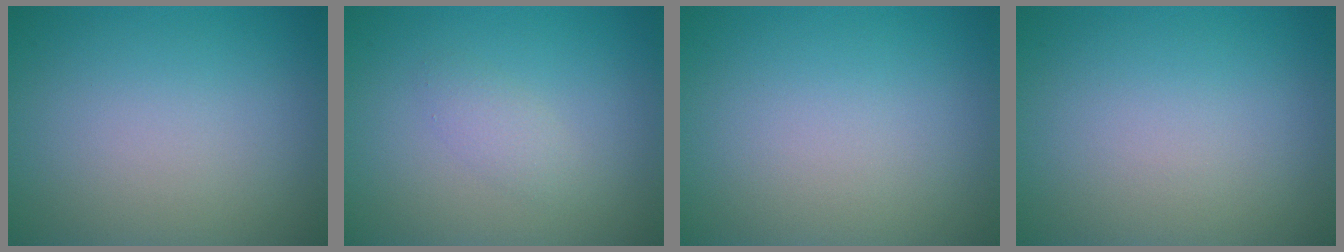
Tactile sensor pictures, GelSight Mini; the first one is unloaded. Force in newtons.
{"total": 1.4, "press": 1.4, "slide": 0.1}
{"total": 0.0}
{"total": 0.0}